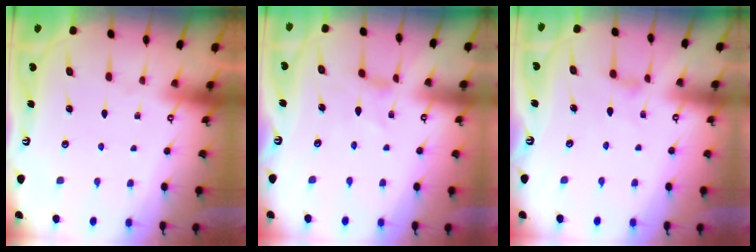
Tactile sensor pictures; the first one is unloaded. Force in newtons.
{"total": 1.4, "press": 1.4, "slide": 0.3}
{"total": 2.6, "press": 2.6, "slide": 0.5}